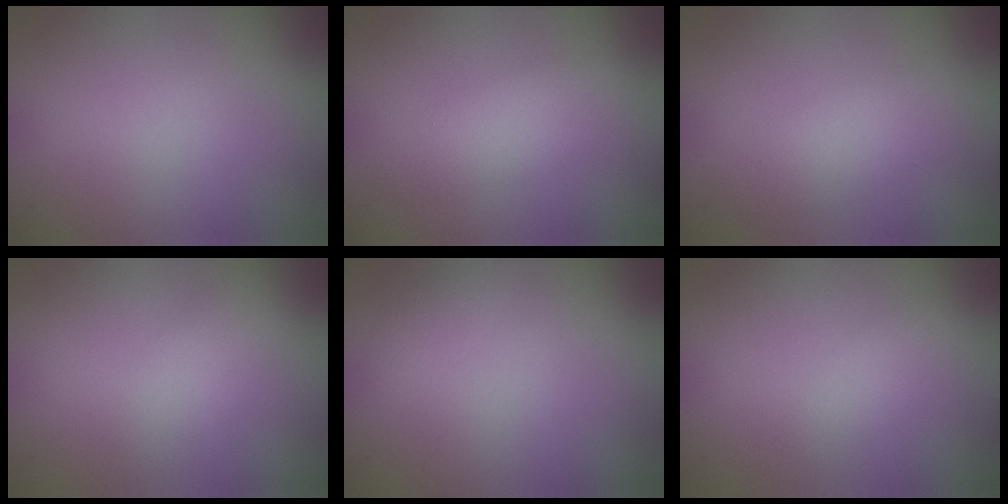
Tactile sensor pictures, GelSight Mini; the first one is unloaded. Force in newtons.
{"total": 2.3, "press": 2.3, "slide": 0.1}
{"total": 2.5, "press": 2.5, "slide": 0.1}
{"total": 2.0, "press": 2.0, "slide": 0.2}
{"total": 0.7, "press": 0.7, "slide": 0.0}
{"total": 1.3, "press": 1.3, "slide": 0.0}